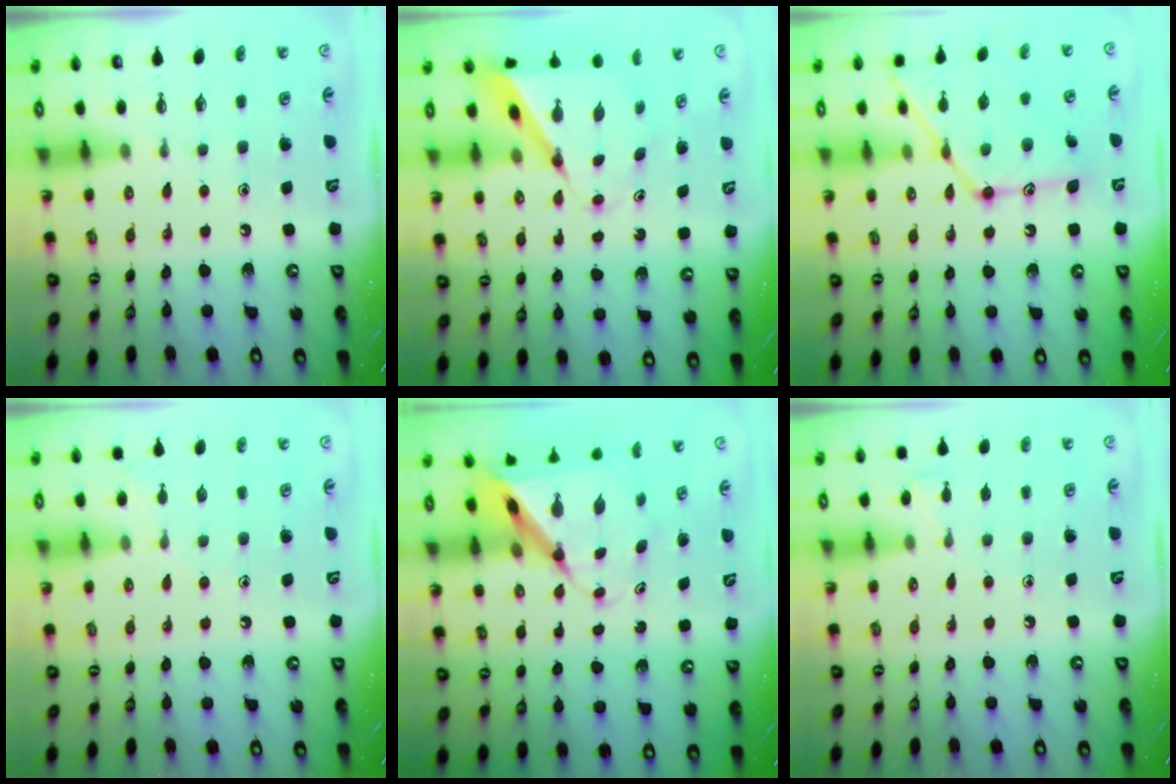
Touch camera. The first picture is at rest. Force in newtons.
{"total": 8.4, "press": 8.4, "slide": 0.6}
{"total": 17.1, "press": 17.1, "slide": 1.3}
{"total": 6.2, "press": 6.2, "slide": 0.7}
{"total": 8.7, "press": 8.7, "slide": 0.8}
{"total": 5.3, "press": 5.3, "slide": 0.6}